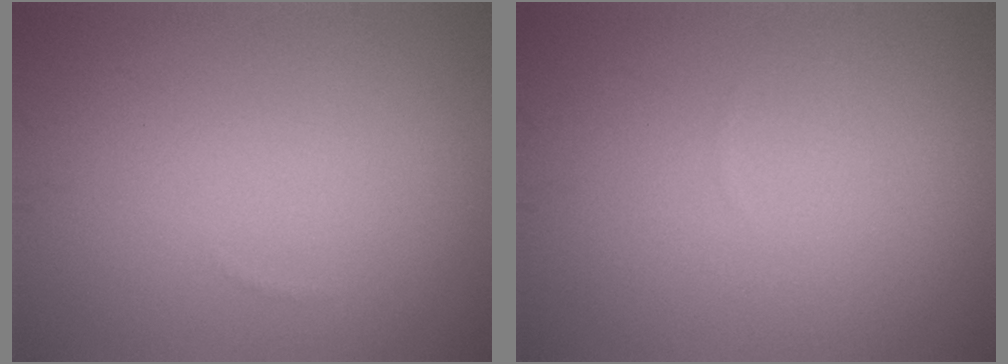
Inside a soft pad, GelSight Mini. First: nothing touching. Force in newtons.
{"total": 0.0}